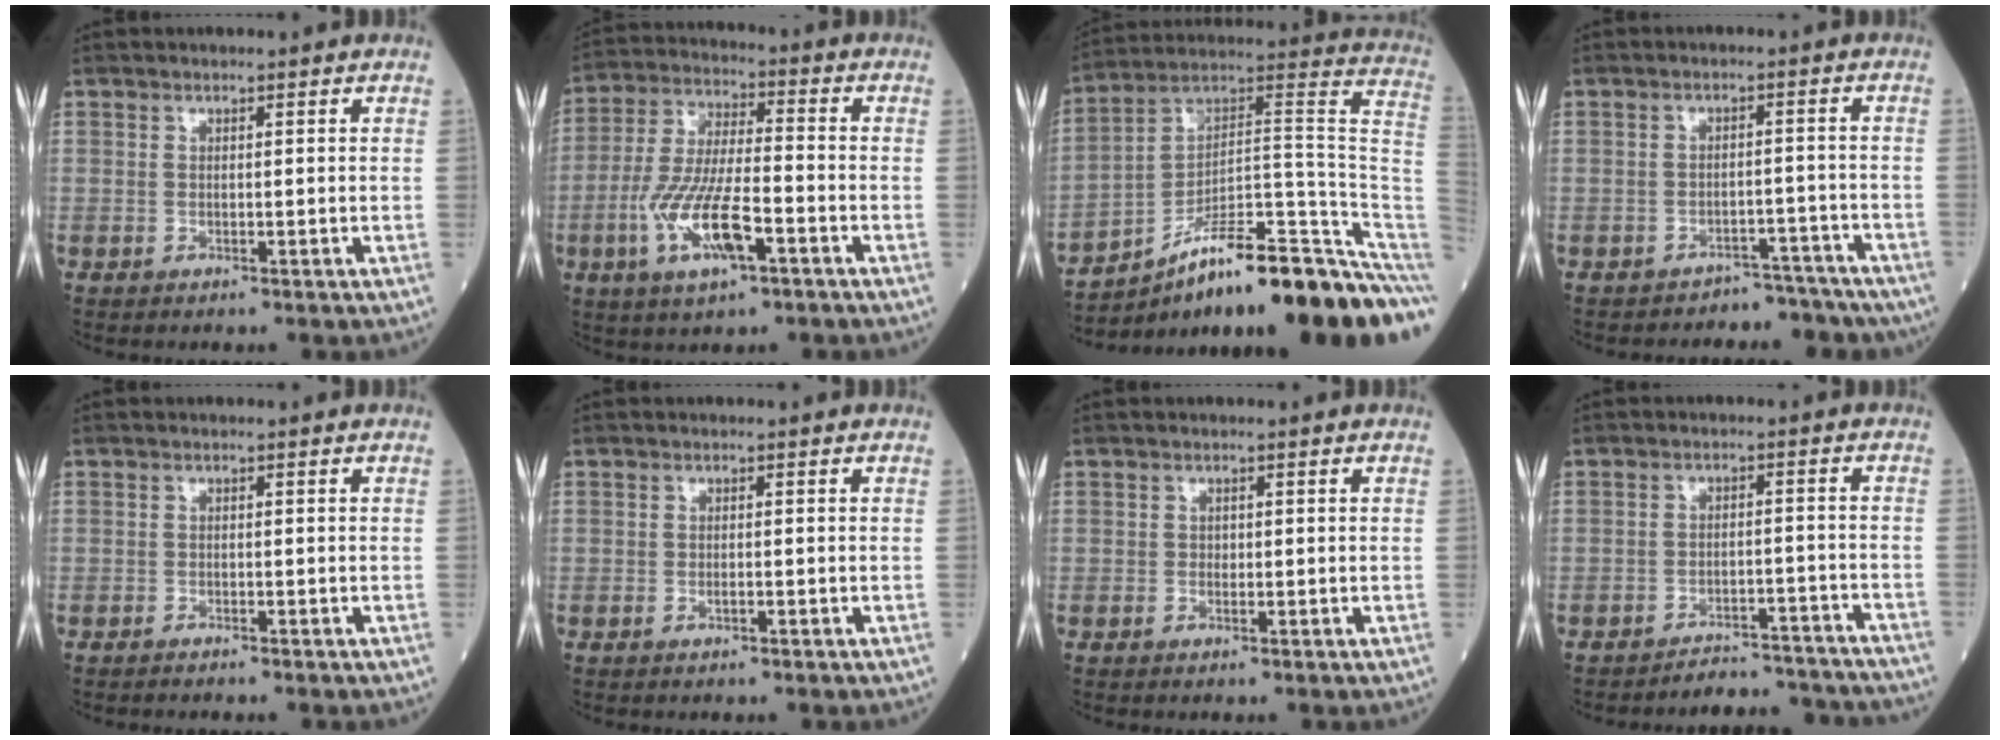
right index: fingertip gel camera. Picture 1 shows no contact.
{"total": 12.3, "force": [-4.6, 3.0, 11.0], "torque": [-0.228, -0.006, -0.083]}
{"total": 24.3, "force": [-15.8, 2.7, 18.2], "torque": [-0.163, 0.060, -0.240]}
{"total": 7.2, "force": [-6.4, 3.4, -0.3], "torque": [0.027, 0.032, -0.074]}
{"total": 0.8, "force": [-0.7, 0.1, 0.2], "torque": [-0.008, -0.001, -0.012]}
{"total": 0.8, "force": [-0.3, 0.2, 0.7], "torque": [-0.016, -0.001, -0.005]}
{"total": 0.7, "force": [-0.1, 0.5, 0.4], "torque": [-0.008, 0.001, -0.002]}
{"total": 10.8, "force": [-10.7, 1.8, 0.6], "torque": [0.016, 0.025, -0.133]}